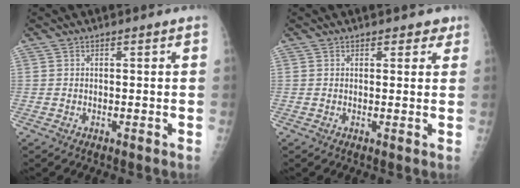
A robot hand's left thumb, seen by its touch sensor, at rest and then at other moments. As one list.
[{"total": 2.2, "force": [1.6, 1.5, 0.6], "torque": [0.023, -0.005, 0.012]}]